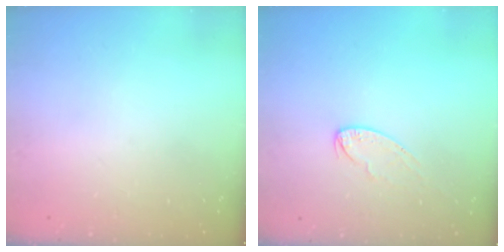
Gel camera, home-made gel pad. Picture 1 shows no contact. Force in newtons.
{"total": 7.1, "press": 7.0, "slide": 0.4}